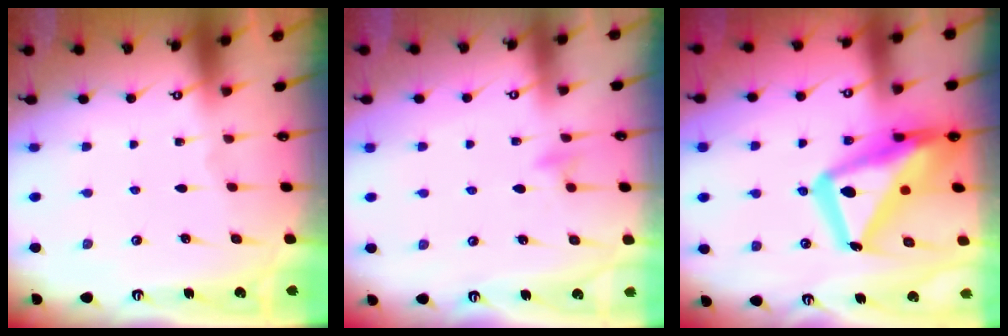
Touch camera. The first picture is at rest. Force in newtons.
{"total": 5.4, "press": 5.4, "slide": 0.7}
{"total": 22.5, "press": 22.4, "slide": 2.0}